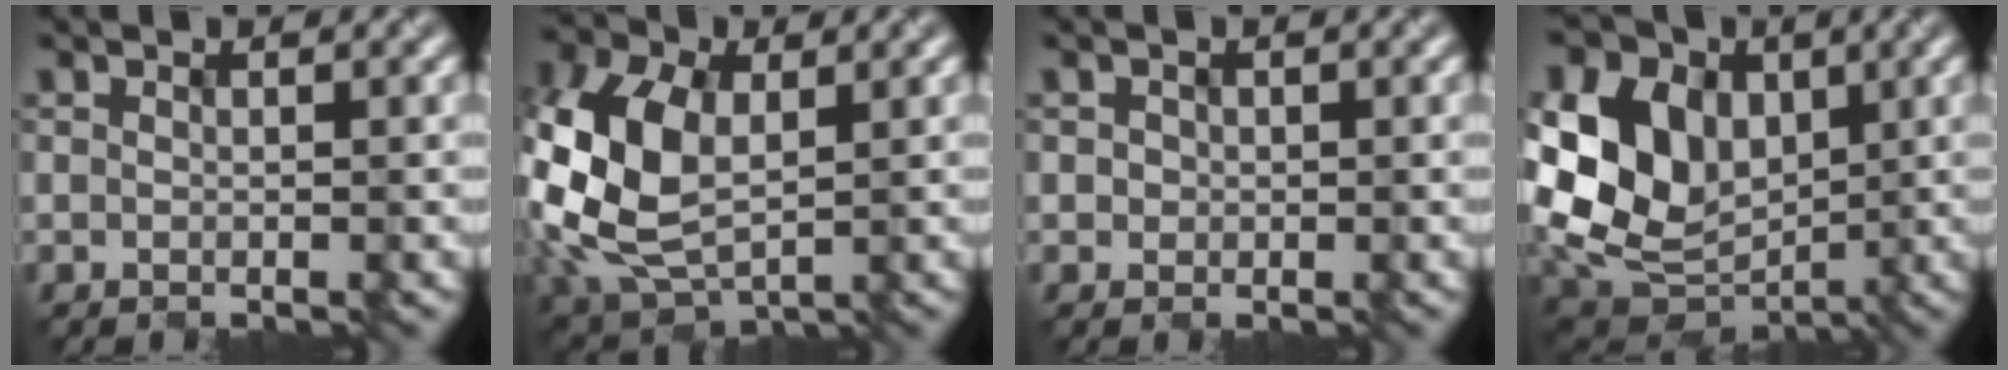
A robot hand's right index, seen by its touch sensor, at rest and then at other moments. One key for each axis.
{"total": 11.0, "fx": 0.2, "fy": 7.4, "fz": 8.1, "tx": -0.212, "ty": 0.001, "tz": 0.000}
{"total": 1.0, "fx": 0.0, "fy": 1.0, "fz": 0.1, "tx": -0.002, "ty": 0.000, "tz": 0.000}
{"total": 14.0, "fx": 2.9, "fy": 10.9, "fz": 8.3, "tx": -0.184, "ty": 0.028, "tz": 0.045}